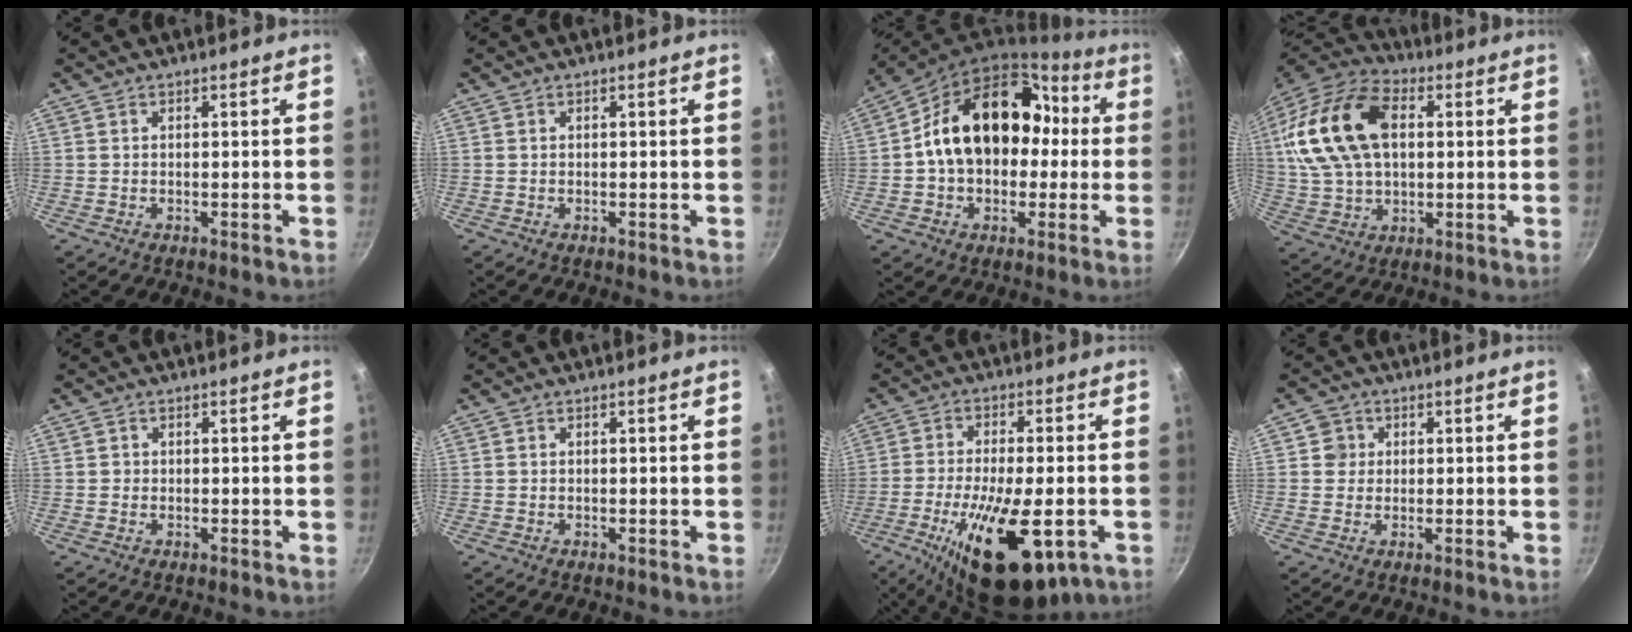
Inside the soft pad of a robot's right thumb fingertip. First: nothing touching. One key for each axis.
{"total": 0.0}
{"total": 20.7, "fx": 1.3, "fy": 15.2, "fz": 14.0, "tx": -0.190, "ty": 0.057, "tz": 0.019}
{"total": 21.5, "fx": 4.1, "fy": 13.9, "fz": 15.9, "tx": -0.297, "ty": 0.020, "tz": 0.070}
{"total": 0.8, "fx": 0.3, "fy": 0.8, "fz": 0.2, "tx": 0.001, "ty": 0.003, "tz": 0.003}
{"total": 0.0}
{"total": 19.4, "fx": -7.2, "fy": 7.2, "fz": 16.5, "tx": -0.271, "ty": -0.003, "tz": -0.109}
{"total": 3.3, "fx": 0.8, "fy": 3.2, "fz": 0.5, "tx": 0.015, "ty": 0.004, "tz": 0.007}